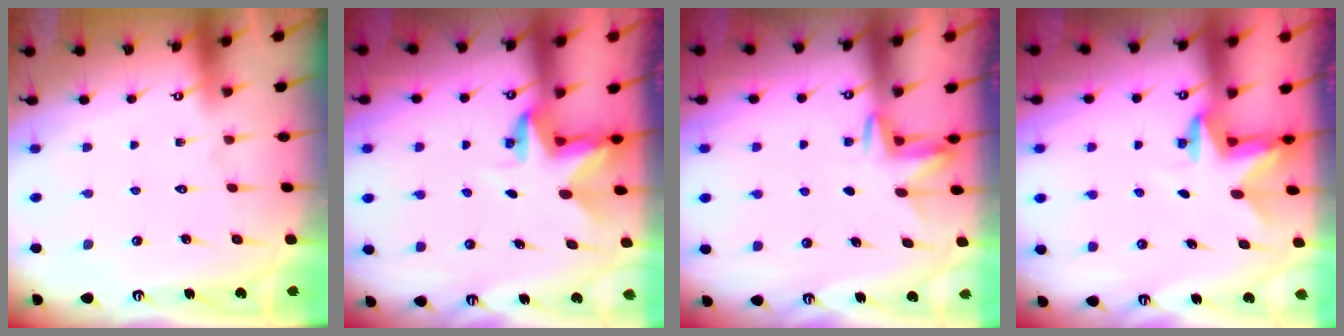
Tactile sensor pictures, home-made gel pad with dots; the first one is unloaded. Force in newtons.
{"total": 2.9, "press": 2.9, "slide": 0.2}
{"total": 2.6, "press": 2.6, "slide": 0.4}
{"total": 2.4, "press": 2.4, "slide": 0.4}